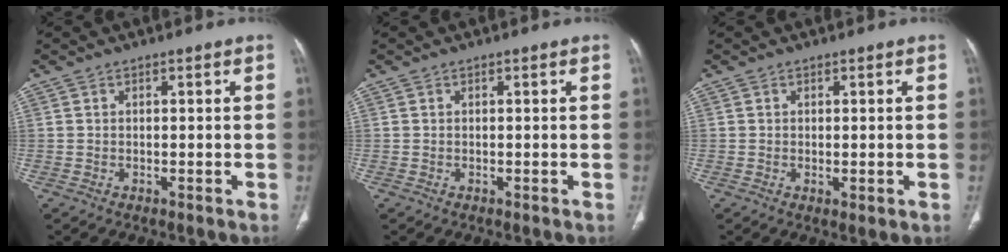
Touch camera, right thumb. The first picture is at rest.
{"total": 0.0}
{"total": 1.4, "force": [-0.2, 0.5, 1.3], "torque": [-0.025, -0.007, 0.002]}